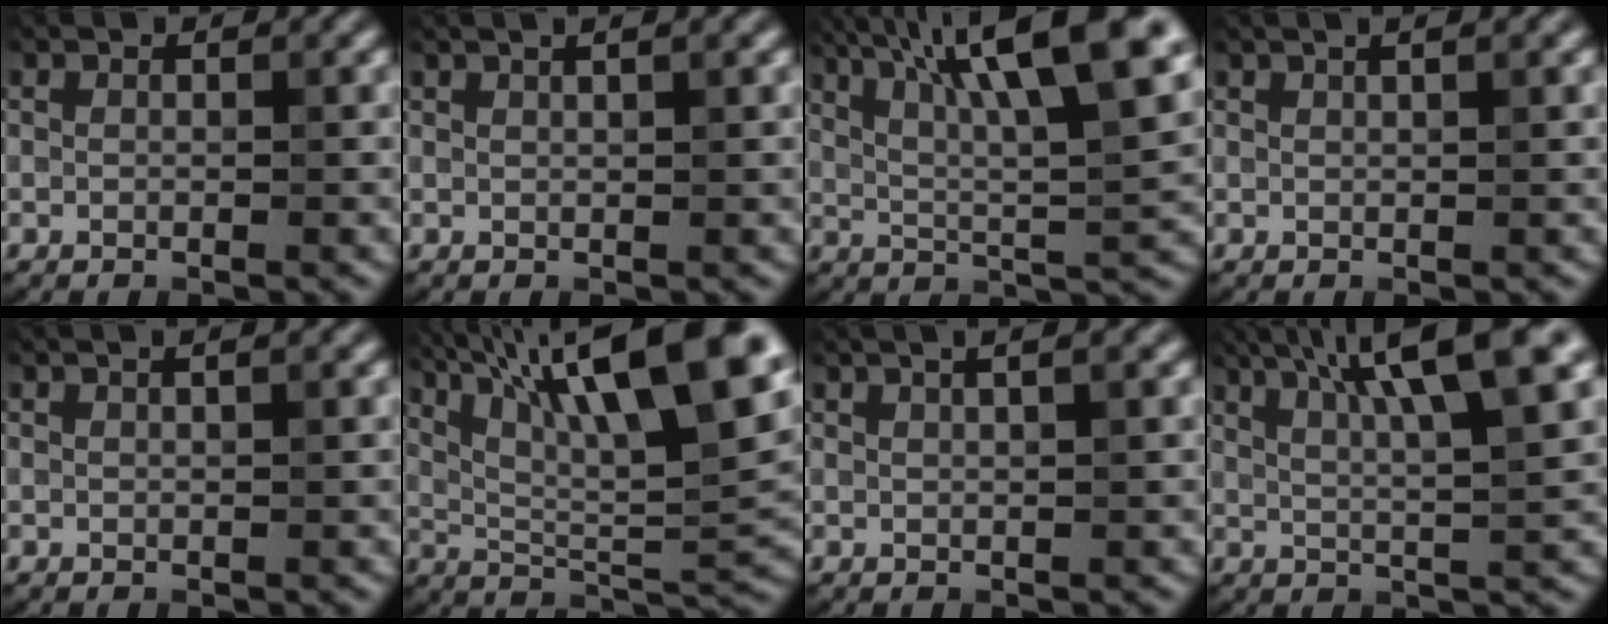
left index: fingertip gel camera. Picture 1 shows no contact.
{"total": 3.7, "force": [2.1, 1.6, 2.6], "torque": [-0.008, 0.023, 0.000]}
{"total": 12.8, "force": [6.3, 2.8, 10.8], "torque": [-0.166, 0.019, 0.103]}
{"total": 2.8, "force": [1.7, 1.2, 1.9], "torque": [-0.006, 0.010, -0.002]}
{"total": 2.4, "force": [1.5, 1.0, 1.7], "torque": [-0.006, 0.005, 0.000]}
{"total": 16.2, "force": [8.3, 4.1, 13.3], "torque": [-0.221, 0.013, 0.140]}
{"total": 5.3, "force": [2.9, 2.3, 3.8], "torque": [-0.020, 0.038, 0.013]}
{"total": 10.7, "force": [5.5, 2.2, 8.9], "torque": [-0.118, 0.026, 0.080]}